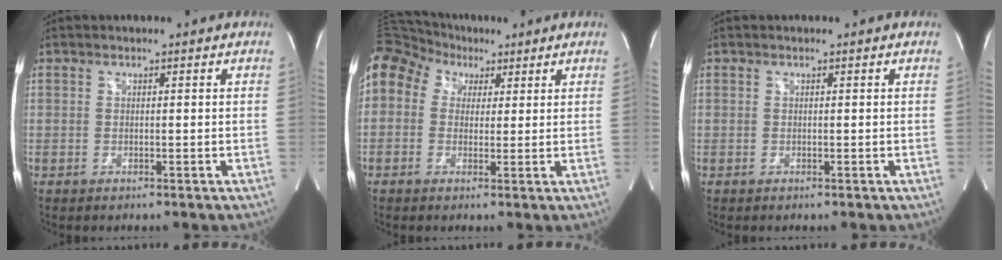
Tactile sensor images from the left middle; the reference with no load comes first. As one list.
[{"total": 15.9, "force": [6.9, 12.6, 6.8], "torque": [-0.212, 0.098, 0.133]}, {"total": 0.0}]